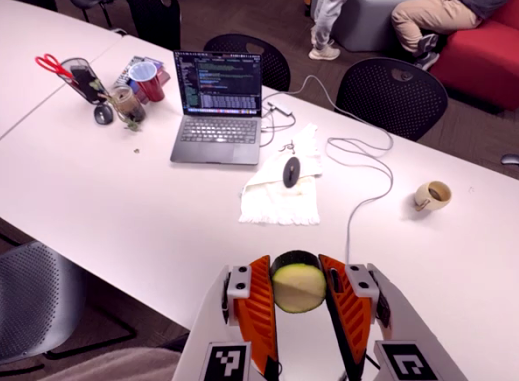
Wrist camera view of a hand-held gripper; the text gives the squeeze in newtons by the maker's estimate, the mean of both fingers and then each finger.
{"total": 12.6, "left": 12.5, "right": 12.6}